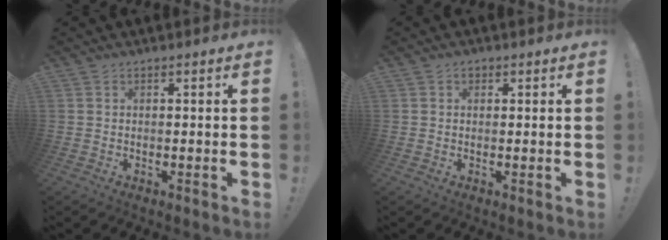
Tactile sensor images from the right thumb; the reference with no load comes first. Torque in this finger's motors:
{"motor_torque": [0.05, 0.28, 0.04, 0.03, -0.03]}